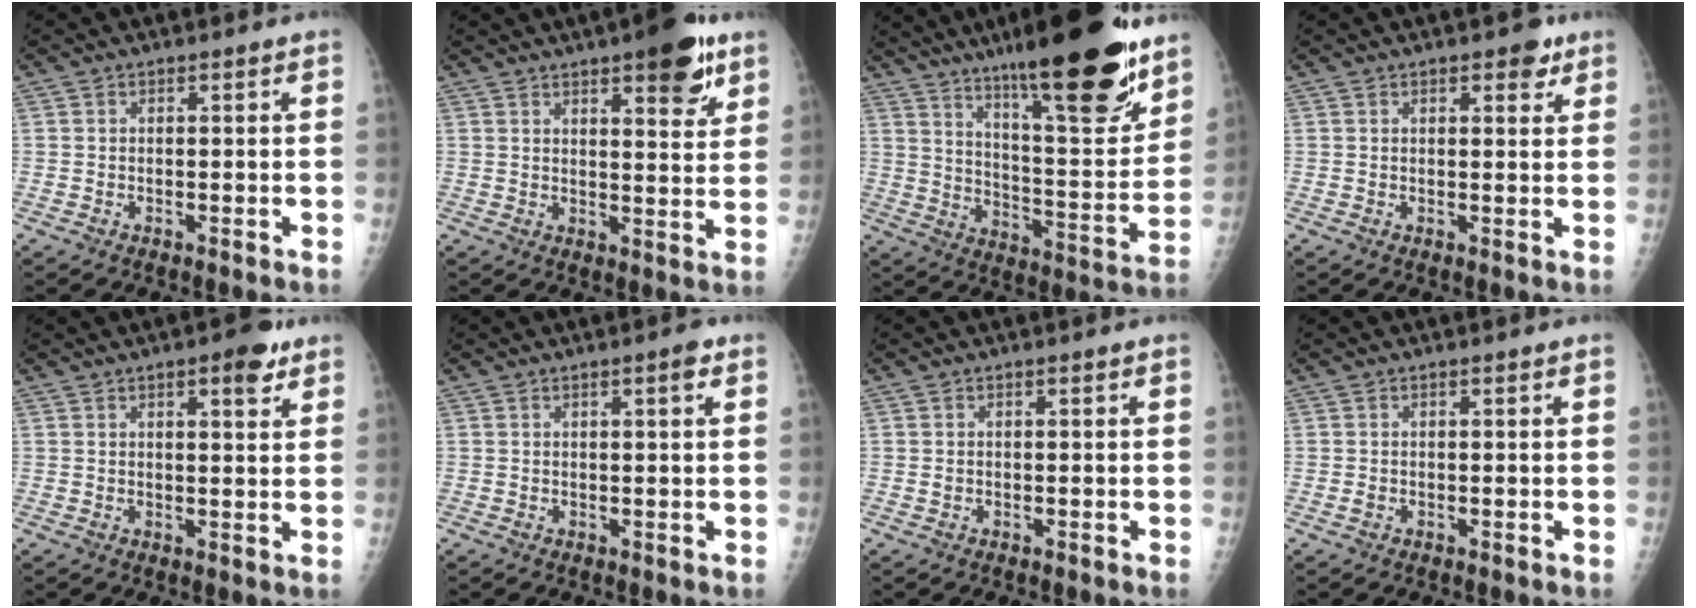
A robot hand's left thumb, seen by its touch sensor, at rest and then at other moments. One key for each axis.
{"total": 10.8, "fx": 6.3, "fy": 3.3, "fz": 8.1, "tx": -0.084, "ty": -0.029, "tz": 0.081}
{"total": 25.5, "fx": 17.1, "fy": 5.1, "fz": 18.1, "tx": -0.251, "ty": -0.082, "tz": 0.274}
{"total": 3.8, "fx": 2.3, "fy": 1.7, "fz": 2.5, "tx": -0.017, "ty": -0.009, "tz": 0.026}
{"total": 5.6, "fx": 3.2, "fy": 1.8, "fz": 4.2, "tx": -0.045, "ty": -0.012, "tz": 0.037}
{"total": 2.2, "fx": 1.1, "fy": 0.3, "fz": 1.9, "tx": -0.028, "ty": -0.002, "tz": 0.014}
{"total": 0.7, "fx": 0.3, "fy": 0.3, "fz": 0.6, "tx": -0.009, "ty": 0.001, "tz": 0.007}
{"total": 0.9, "fx": 0.2, "fy": 0.4, "fz": 0.7, "tx": -0.012, "ty": 0.003, "tz": 0.006}